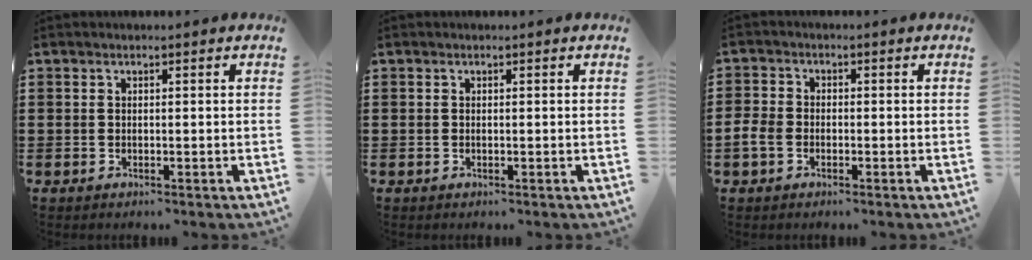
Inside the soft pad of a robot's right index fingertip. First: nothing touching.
{"total": 0.0}
{"total": 2.8, "force": [-1.2, 2.0, 1.6], "torque": [-0.051, 0.000, -0.029]}